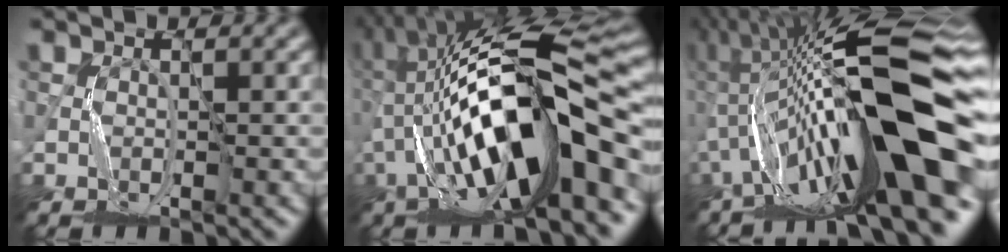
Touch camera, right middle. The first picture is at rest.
{"total": 14.7, "force": [-2.3, 4.5, 13.9], "torque": [-0.243, 0.033, -0.040]}
{"total": 18.7, "force": [-2.6, 4.6, 18.0], "torque": [-0.301, 0.029, -0.057]}